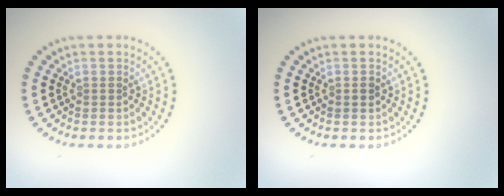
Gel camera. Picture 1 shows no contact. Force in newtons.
{"total": 0.9, "press": 0.9, "slide": 0.2}